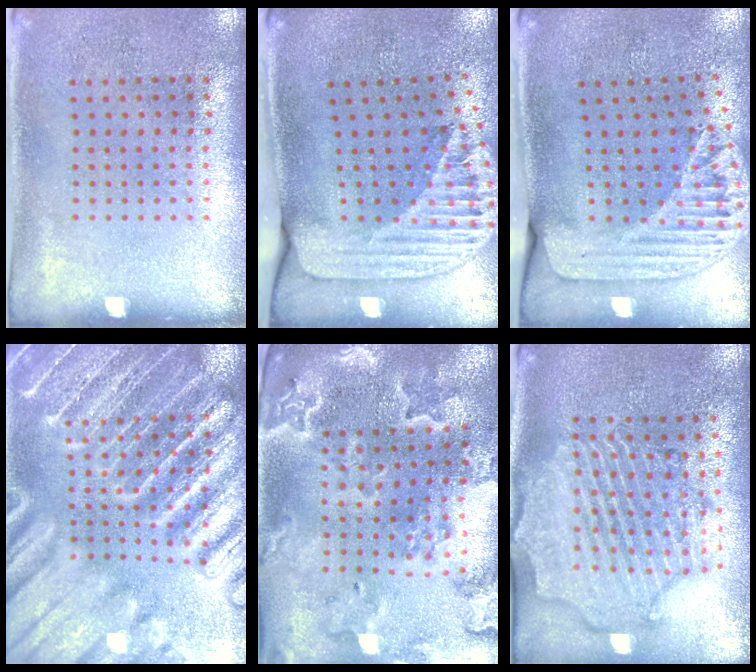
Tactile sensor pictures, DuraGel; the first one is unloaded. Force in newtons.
{"total": 2.6, "press": 1.8, "slide": 1.8}
{"total": 1.8, "press": 1.6, "slide": 0.9}
{"total": 6.0, "press": 5.9, "slide": 0.8}
{"total": 3.1, "press": 2.8, "slide": 1.2}
{"total": 2.8, "press": 2.5, "slide": 1.3}